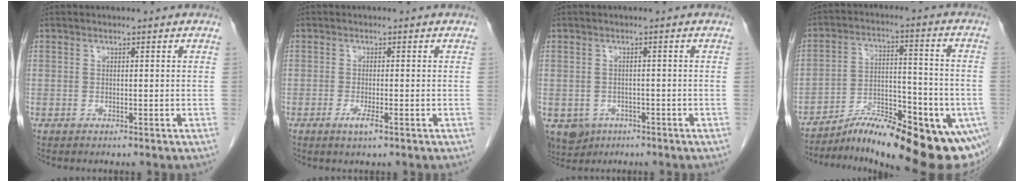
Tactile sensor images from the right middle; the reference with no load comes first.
{"total": 2.2, "force": [-1.1, 0.2, 1.9], "torque": [-0.038, -0.006, -0.019]}
{"total": 6.1, "force": [-3.5, 4.7, 1.8], "torque": [-0.035, 0.000, -0.047]}
{"total": 19.8, "force": [-14.9, 4.8, 12.2], "torque": [-0.103, 0.016, -0.215]}